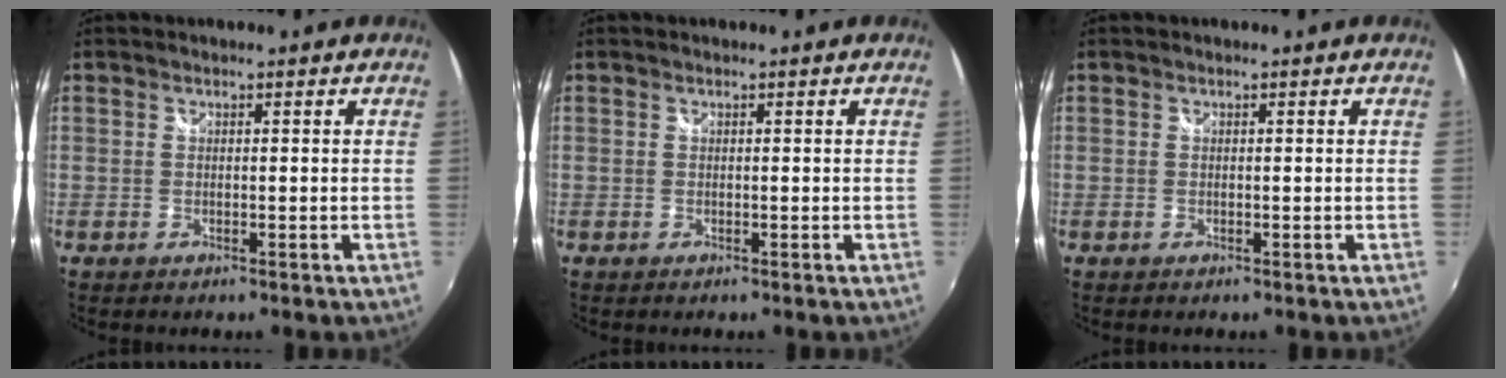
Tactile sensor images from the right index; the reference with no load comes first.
{"total": 0.0}
{"total": 0.0}